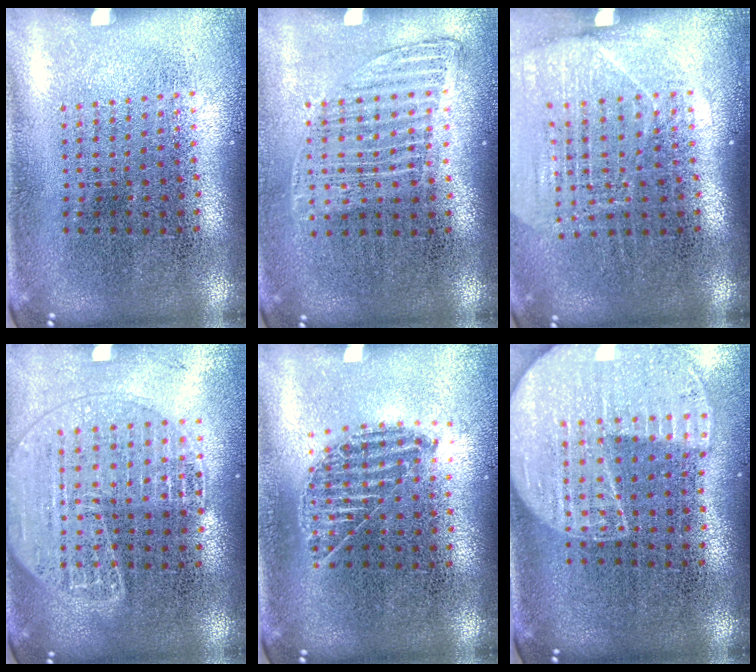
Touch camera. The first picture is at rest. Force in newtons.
{"total": 1.2, "press": 1.0, "slide": 0.6}
{"total": 1.7, "press": 1.5, "slide": 0.8}
{"total": 1.8, "press": 1.7, "slide": 0.7}
{"total": 1.0, "press": 0.9, "slide": 0.3}
{"total": 2.0, "press": 1.8, "slide": 0.9}